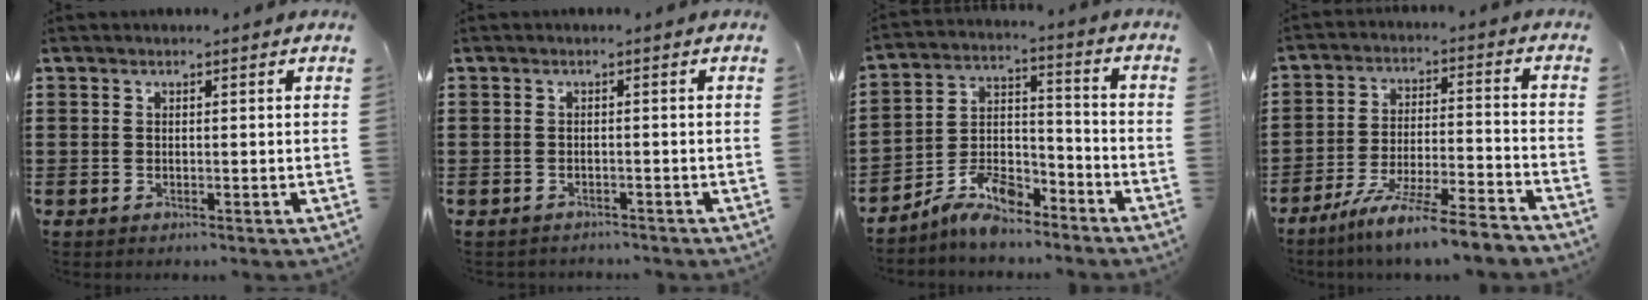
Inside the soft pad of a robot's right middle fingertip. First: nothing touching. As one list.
[{"total": 1.0, "force": [-1.0, 0.2, -0.1], "torque": [-0.002, 0.002, -0.022]}, {"total": 8.8, "force": [-7.8, 2.6, 3.2], "torque": [-0.064, 0.021, -0.150]}, {"total": 8.8, "force": [-7.8, -0.5, 4.0], "torque": [-0.073, 0.000, -0.151]}]